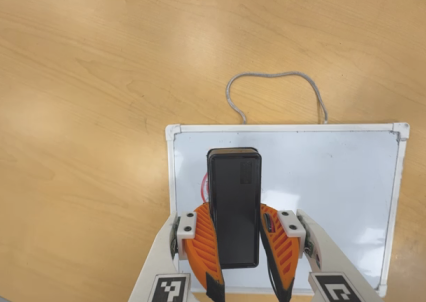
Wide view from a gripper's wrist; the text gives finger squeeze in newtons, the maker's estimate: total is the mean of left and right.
{"total": 8.9, "left": 8.0, "right": 9.9}